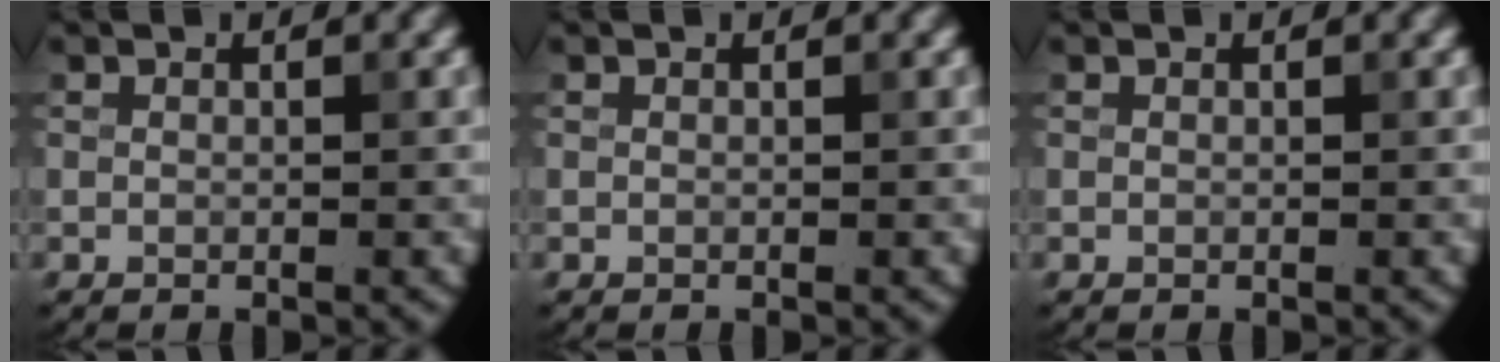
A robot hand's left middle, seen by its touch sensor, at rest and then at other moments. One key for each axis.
{"total": 0.0}
{"total": 0.0}